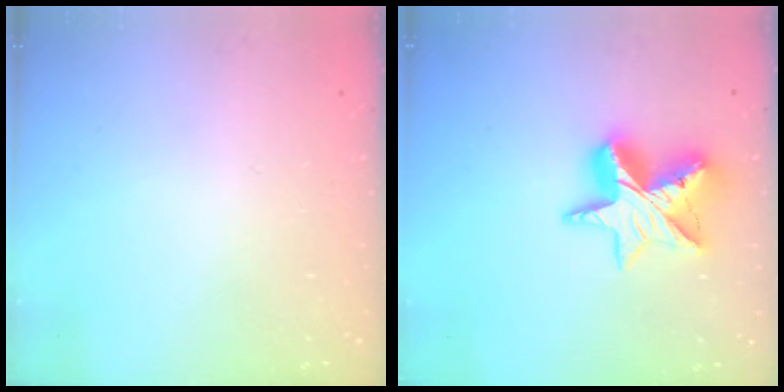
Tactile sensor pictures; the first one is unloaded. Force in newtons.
{"total": 14.7, "press": 14.6, "slide": 1.5}